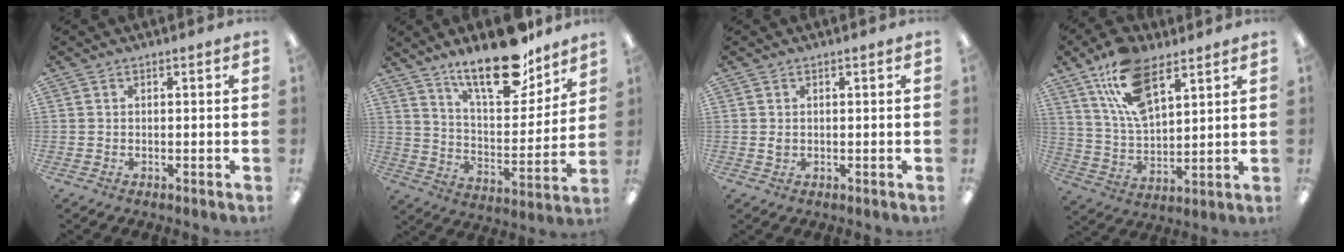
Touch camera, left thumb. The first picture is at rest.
{"total": 19.1, "force": [14.5, 6.5, 10.6], "torque": [-0.172, -0.090, 0.246]}
{"total": 1.0, "force": [0.2, 0.6, 0.8], "torque": [-0.016, 0.004, 0.003]}
{"total": 15.6, "force": [9.5, 7.3, 9.9], "torque": [-0.185, -0.025, 0.173]}